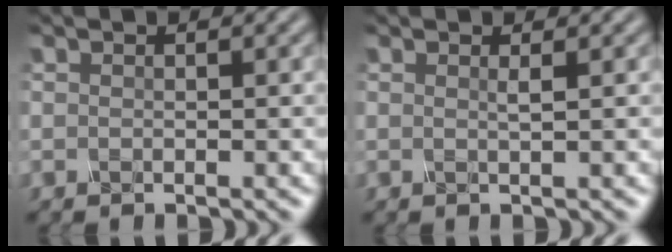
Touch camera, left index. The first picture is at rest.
{"total": 0.7, "force": [0.1, 0.2, 0.7], "torque": [-0.005, 0.000, -0.001]}